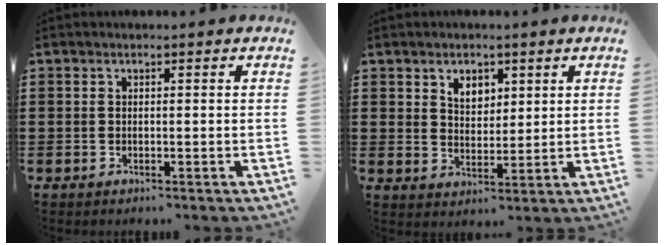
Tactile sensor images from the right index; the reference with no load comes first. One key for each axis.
{"total": 3.6, "fx": 2.2, "fy": 2.4, "fz": 1.5, "tx": -0.031, "ty": 0.007, "tz": 0.037}